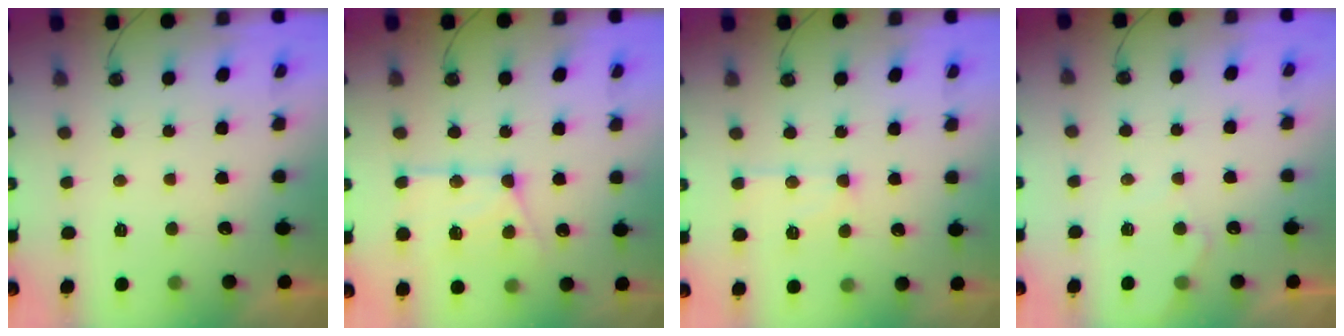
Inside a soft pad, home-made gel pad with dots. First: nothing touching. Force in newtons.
{"total": 14.7, "press": 14.6, "slide": 1.4}
{"total": 8.9, "press": 8.9, "slide": 0.7}
{"total": 5.1, "press": 5.1, "slide": 0.4}